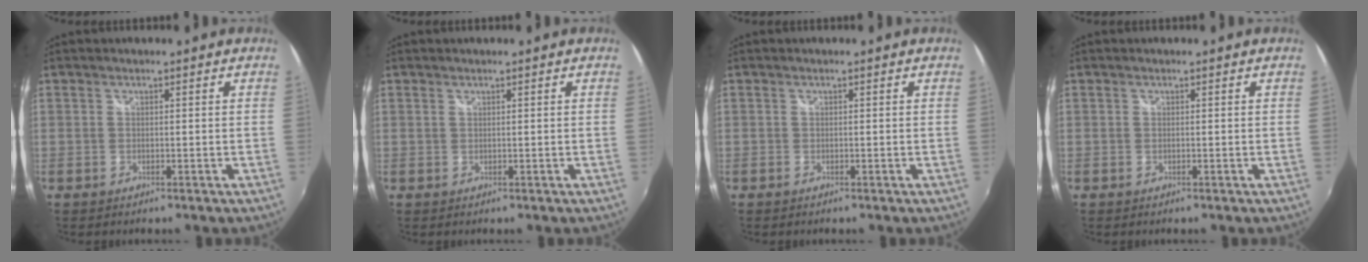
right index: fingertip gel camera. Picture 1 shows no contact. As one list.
[{"total": 0.0}, {"total": 0.0}, {"total": 0.0}]